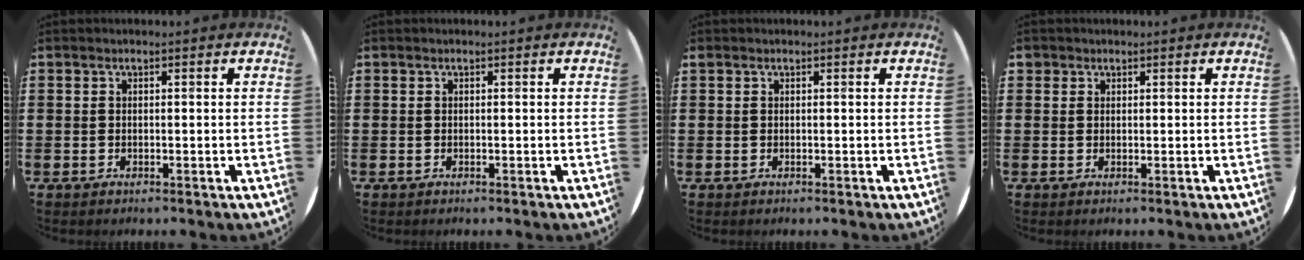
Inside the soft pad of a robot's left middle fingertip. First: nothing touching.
{"total": 0.0}
{"total": 0.0}
{"total": 0.9, "force": [0.7, 0.6, 0.0], "torque": [-0.001, 0.004, 0.014]}